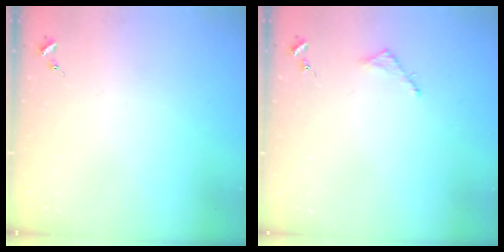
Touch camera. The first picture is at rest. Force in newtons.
{"total": 2.5, "press": 2.5, "slide": 0.2}